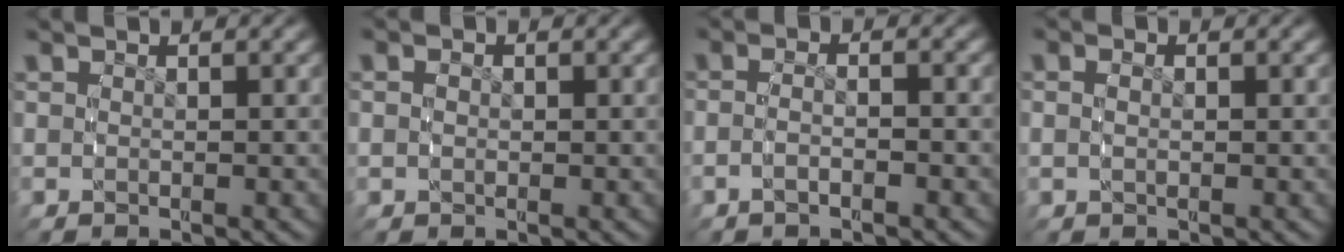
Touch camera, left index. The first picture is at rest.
{"total": 1.2, "force": [0.1, 0.9, 0.7], "torque": [-0.013, -0.001, 0.000]}
{"total": 2.4, "force": [-1.2, 0.7, 1.9], "torque": [-0.039, 0.004, -0.024]}
{"total": 1.6, "force": [0.1, 0.9, 1.2], "torque": [-0.025, 0.001, 0.001]}